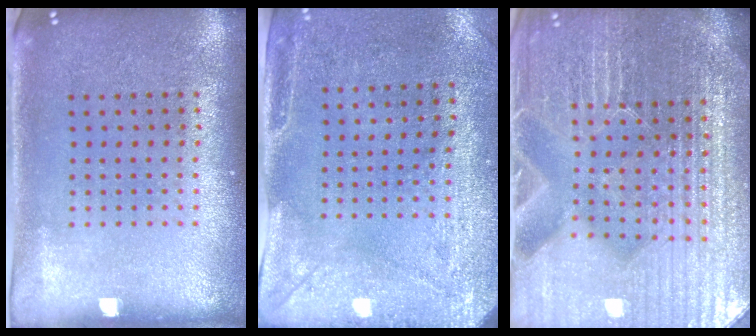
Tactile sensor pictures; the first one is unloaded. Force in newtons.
{"total": 3.0, "press": 2.3, "slide": 1.8}
{"total": 5.7, "press": 5.2, "slide": 2.3}